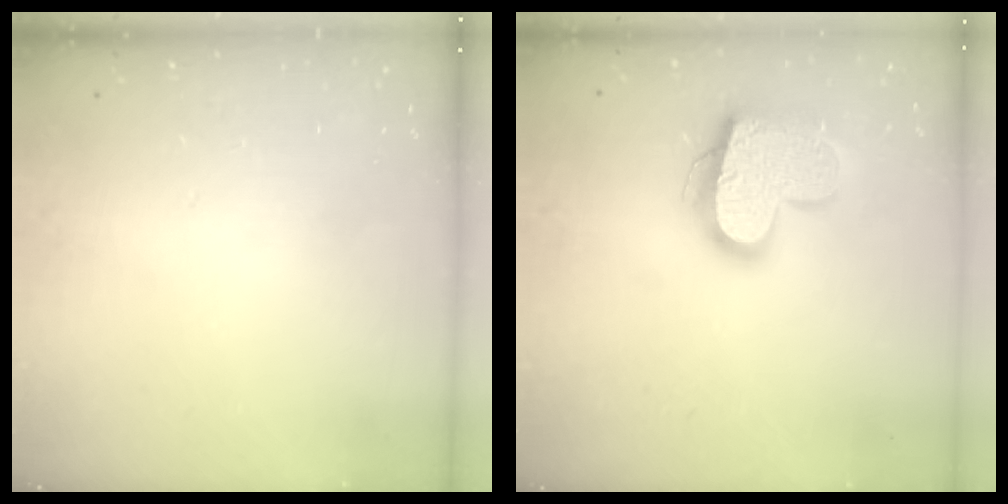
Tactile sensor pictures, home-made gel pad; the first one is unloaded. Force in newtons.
{"total": 18.3, "press": 18.2, "slide": 1.4}